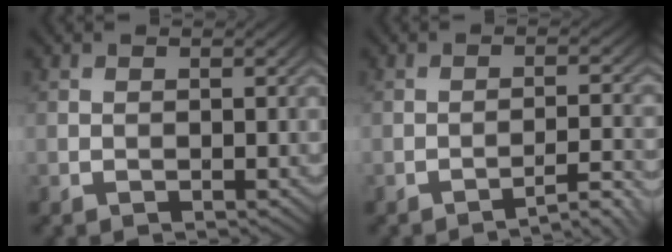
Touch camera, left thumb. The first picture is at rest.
{"total": 2.8, "force": [-2.5, -0.7, 0.9], "torque": [-0.012, 0.015, -0.036]}